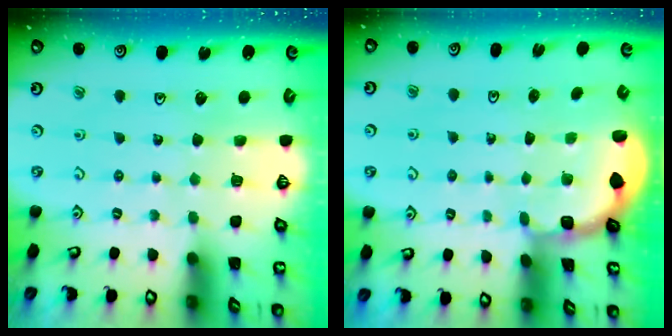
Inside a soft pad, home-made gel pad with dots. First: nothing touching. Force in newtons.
{"total": 2.0, "press": 1.8, "slide": 0.7}